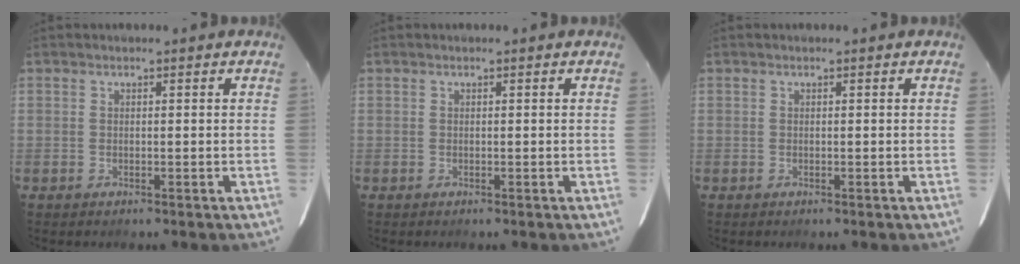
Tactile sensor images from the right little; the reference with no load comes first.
{"total": 0.0}
{"total": 0.0}